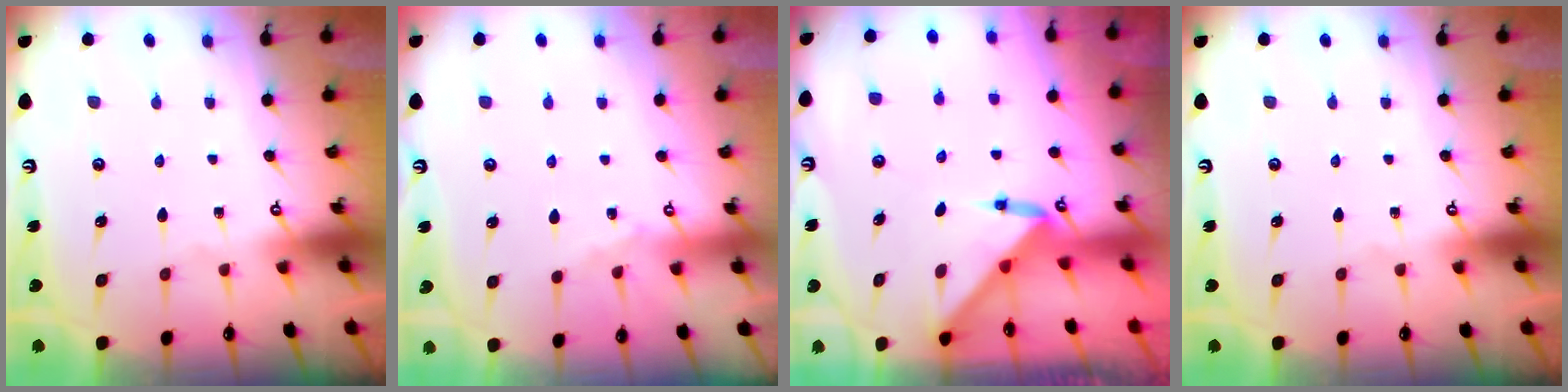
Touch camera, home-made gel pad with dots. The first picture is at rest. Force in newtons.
{"total": 2.8, "press": 2.8, "slide": 0.5}
{"total": 3.3, "press": 3.3, "slide": 0.2}
{"total": 0.0}